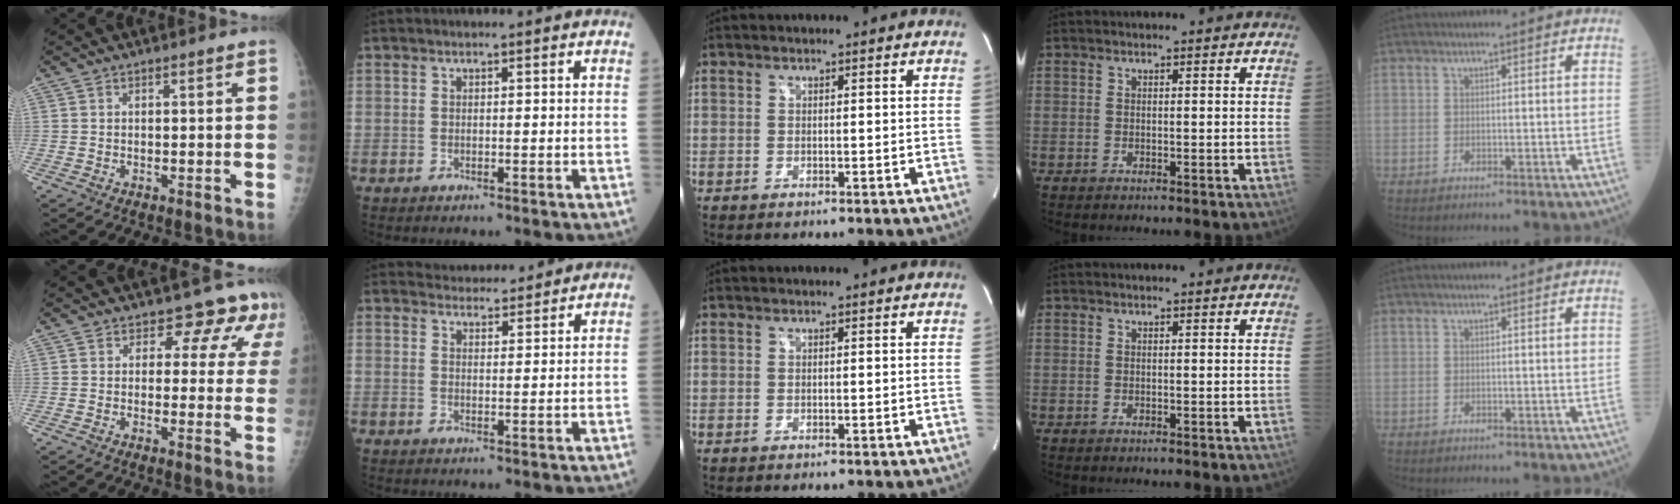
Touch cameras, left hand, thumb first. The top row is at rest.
{"thumb": {"total": 8.3, "force": [6.6, 4.7, 1.8], "torque": [0.030, -0.029, 0.052]}, "index": {"total": 5.7, "force": [5.5, 1.3, 0.6], "torque": [-0.007, 0.014, 0.075]}}